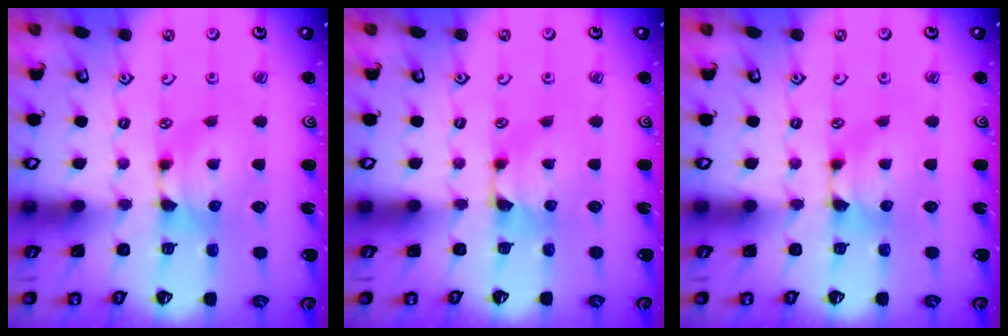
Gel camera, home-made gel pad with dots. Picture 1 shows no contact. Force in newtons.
{"total": 0.8, "press": 0.2, "slide": 0.8}
{"total": 0.0}